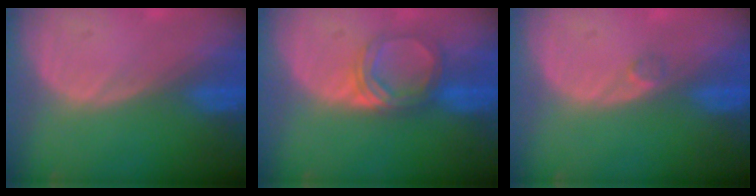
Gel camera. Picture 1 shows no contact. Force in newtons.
{"total": 5.2, "press": 4.8, "slide": 1.9}
{"total": 1.2, "press": 1.0, "slide": 0.7}